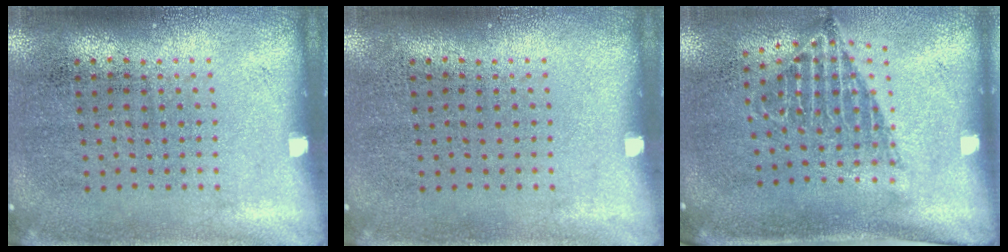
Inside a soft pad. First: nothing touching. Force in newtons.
{"total": 0.0}
{"total": 1.5, "press": 1.1, "slide": 0.9}